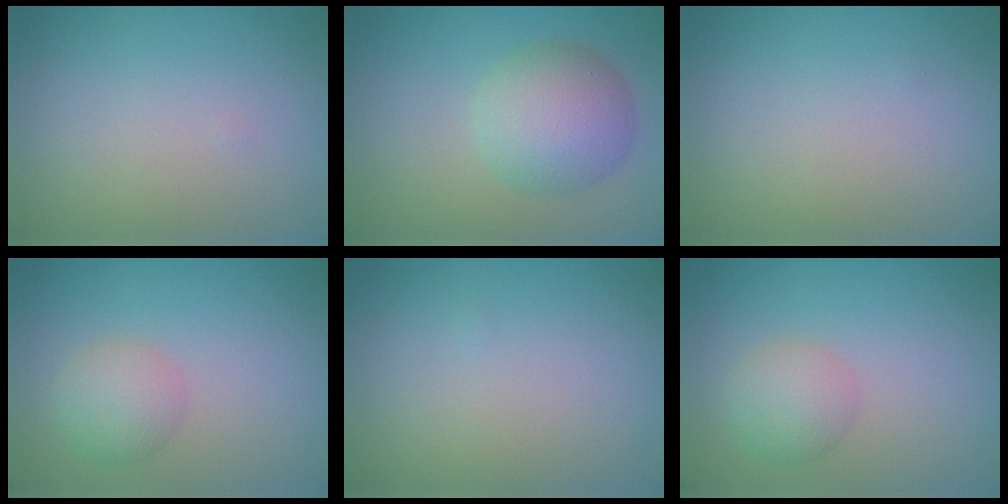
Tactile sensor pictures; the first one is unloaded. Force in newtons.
{"total": 5.5, "press": 5.5, "slide": 0.1}
{"total": 0.0}
{"total": 2.6, "press": 2.6, "slide": 0.1}
{"total": 0.0}
{"total": 2.6, "press": 2.6, "slide": 0.1}